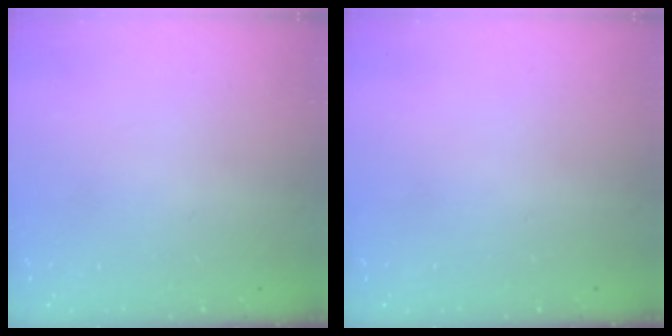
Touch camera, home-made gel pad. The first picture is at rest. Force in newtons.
{"total": 0.0}